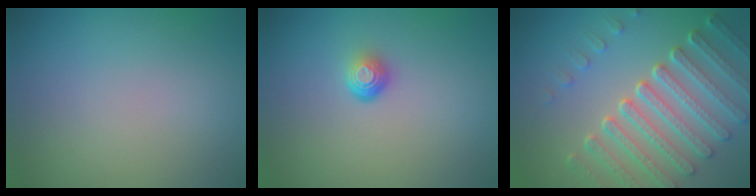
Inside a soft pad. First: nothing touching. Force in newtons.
{"total": 1.8, "press": 1.1, "slide": 1.4}
{"total": 7.1, "press": 5.3, "slide": 4.8}